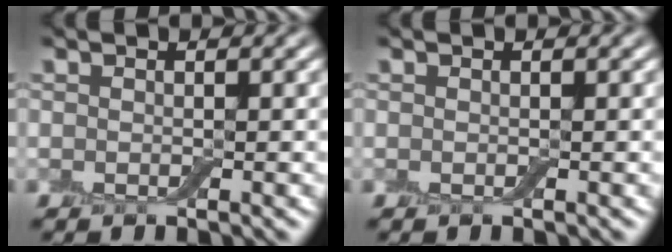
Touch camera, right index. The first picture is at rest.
{"total": 0.0}